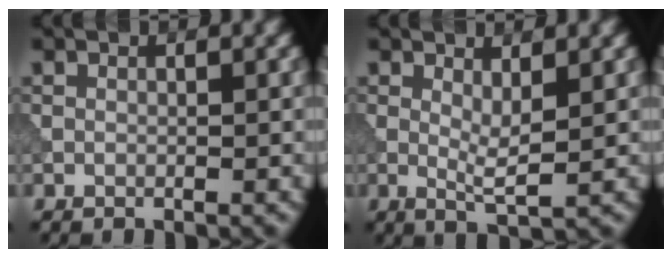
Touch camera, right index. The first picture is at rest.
{"total": 2.5, "force": [0.7, 0.6, 2.4], "torque": [-0.044, -0.008, 0.015]}